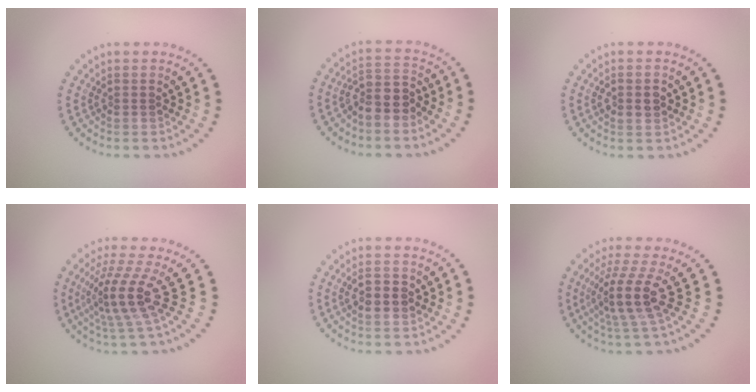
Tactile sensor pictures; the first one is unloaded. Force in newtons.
{"total": 3.1, "press": 2.6, "slide": 1.6}
{"total": 1.5, "press": 1.5, "slide": 0.1}
{"total": 4.3, "press": 3.0, "slide": 3.1}
{"total": 2.2, "press": 2.1, "slide": 0.1}
{"total": 4.0, "press": 2.9, "slide": 2.8}